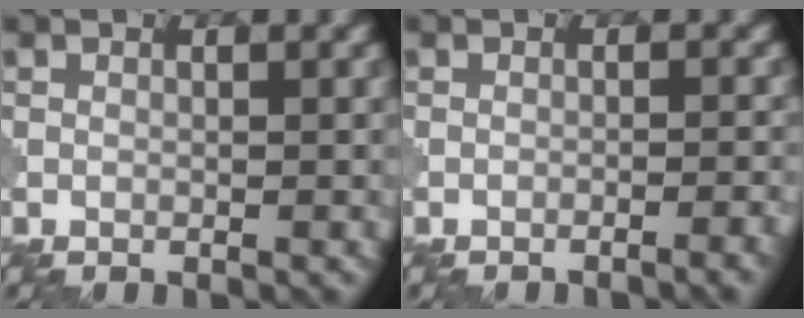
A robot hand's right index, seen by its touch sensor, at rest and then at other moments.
{"total": 2.8, "force": [-1.9, 0.6, 2.0], "torque": [-0.024, 0.013, -0.036]}